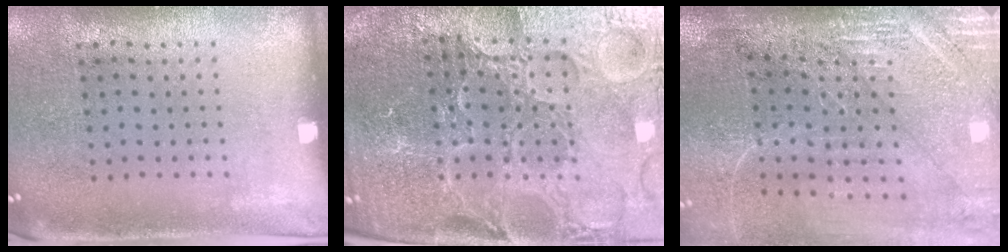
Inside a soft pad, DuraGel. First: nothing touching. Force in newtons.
{"total": 5.7, "press": 5.2, "slide": 2.4}
{"total": 3.8, "press": 3.4, "slide": 1.6}